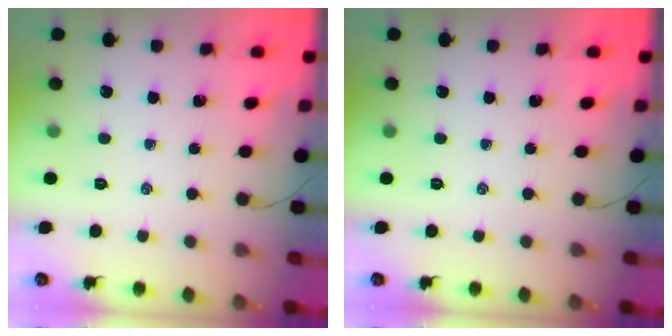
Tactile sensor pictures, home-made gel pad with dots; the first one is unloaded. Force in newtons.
{"total": 0.0}